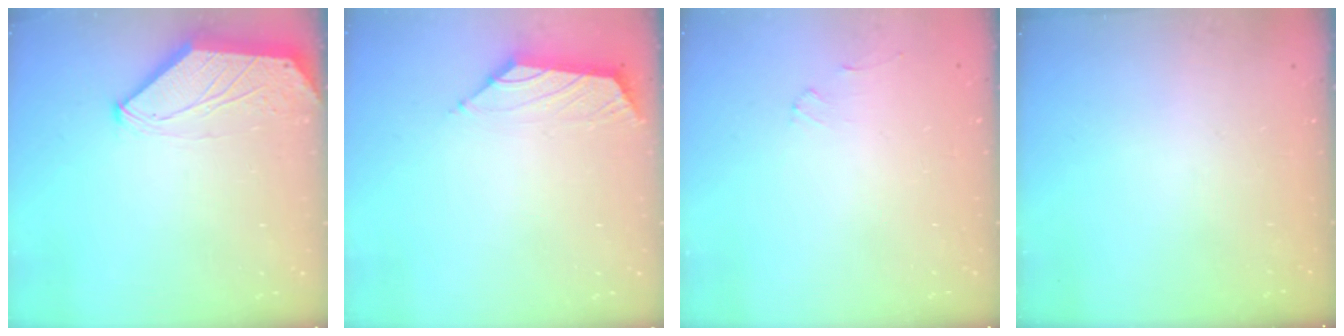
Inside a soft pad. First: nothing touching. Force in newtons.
{"total": 1.6, "press": 1.5, "slide": 0.6}
{"total": 0.6, "press": 0.5, "slide": 0.4}
{"total": 0.0}